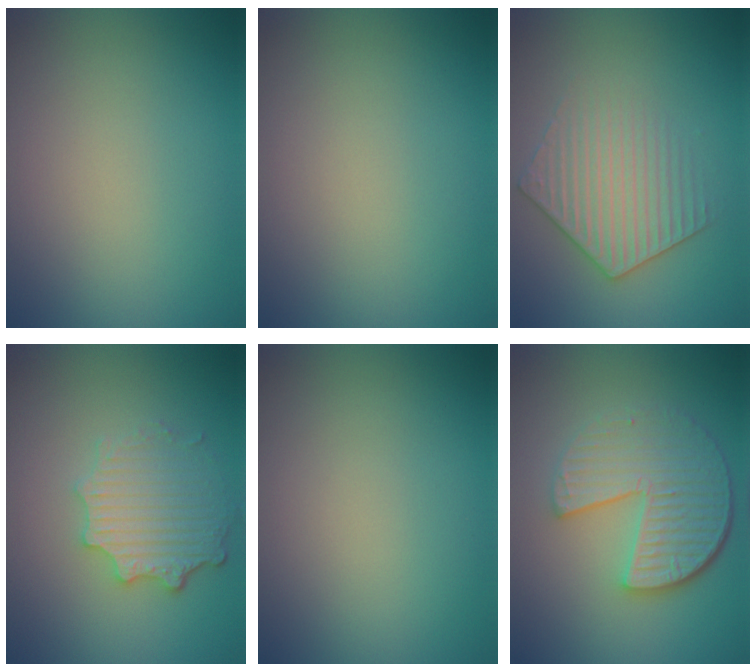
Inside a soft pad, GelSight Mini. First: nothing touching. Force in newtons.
{"total": 0.0}
{"total": 3.7, "press": 3.5, "slide": 1.2}
{"total": 4.1, "press": 3.3, "slide": 2.4}
{"total": 0.0}
{"total": 6.3, "press": 4.4, "slide": 4.4}